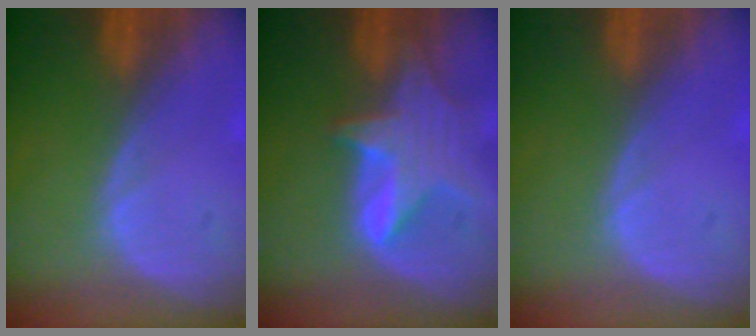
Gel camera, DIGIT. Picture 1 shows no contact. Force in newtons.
{"total": 6.6, "press": 6.4, "slide": 1.2}
{"total": 0.0}